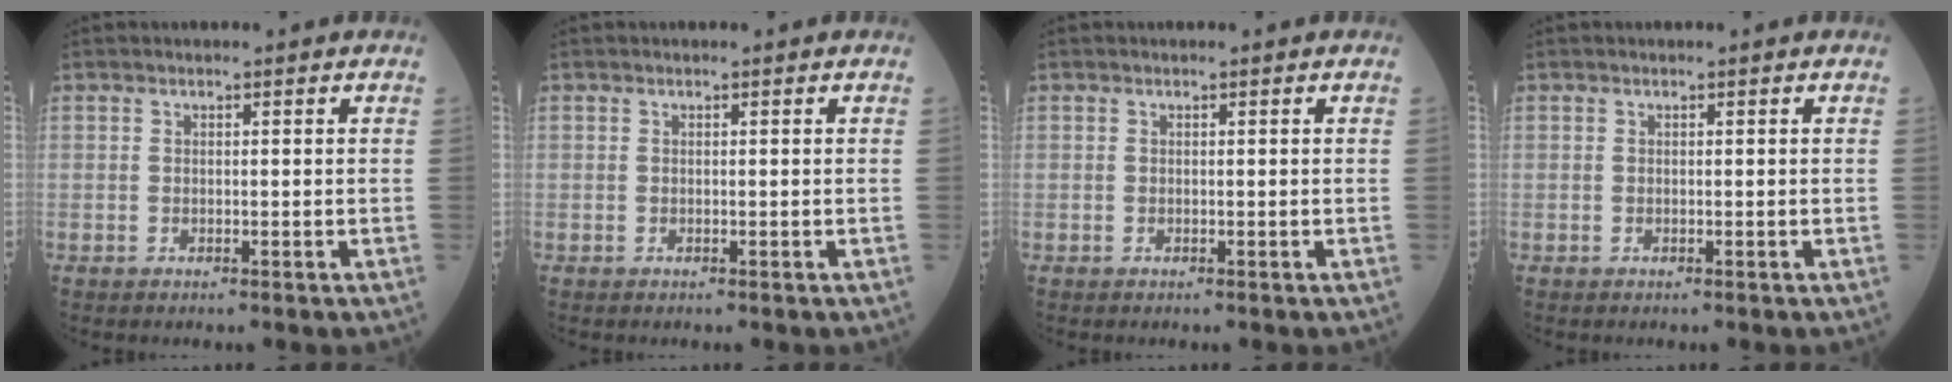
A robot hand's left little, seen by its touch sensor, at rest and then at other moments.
{"total": 0.0}
{"total": 0.0}
{"total": 0.0}